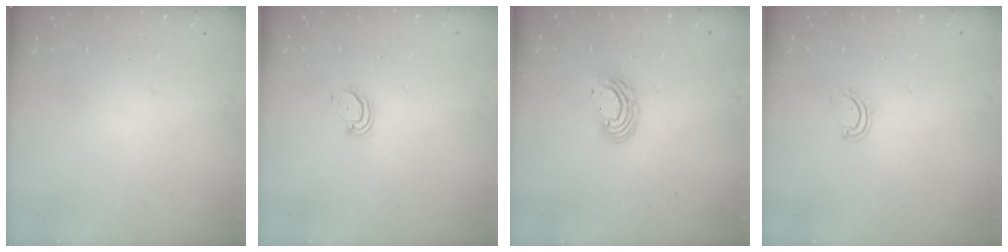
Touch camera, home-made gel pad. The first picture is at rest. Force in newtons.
{"total": 3.0, "press": 3.0, "slide": 0.2}
{"total": 8.3, "press": 8.2, "slide": 1.4}
{"total": 4.7, "press": 4.4, "slide": 1.6}